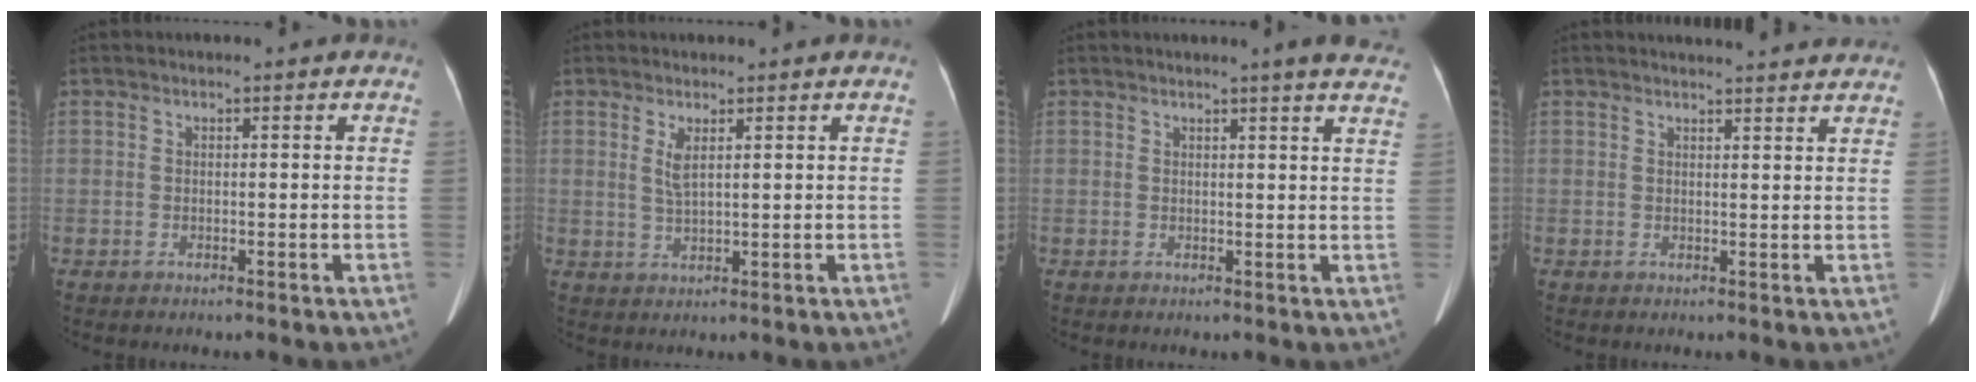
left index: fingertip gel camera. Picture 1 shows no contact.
{"total": 2.5, "force": [1.1, 0.2, 2.2], "torque": [-0.055, -0.007, 0.026]}
{"total": 8.2, "force": [7.3, 0.0, 3.8], "torque": [-0.036, -0.009, 0.058]}
{"total": 7.9, "force": [7.5, 0.5, 2.2], "torque": [-0.022, 0.012, 0.076]}